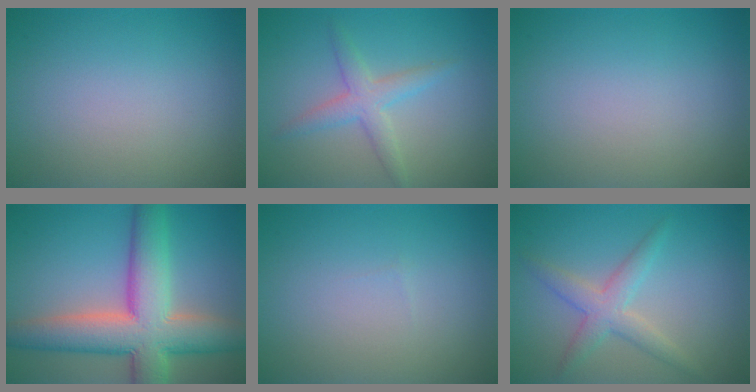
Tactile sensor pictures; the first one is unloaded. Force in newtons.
{"total": 2.7, "press": 2.7, "slide": 0.0}
{"total": 0.0}
{"total": 10.4, "press": 10.4, "slide": 0.7}
{"total": 0.0}
{"total": 3.1, "press": 3.1, "slide": 0.1}